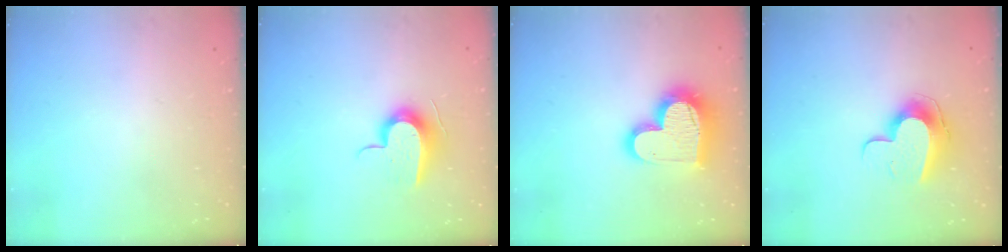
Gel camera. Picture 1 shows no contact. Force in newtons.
{"total": 11.5, "press": 11.5, "slide": 0.9}
{"total": 18.1, "press": 18.0, "slide": 1.6}
{"total": 12.2, "press": 12.2, "slide": 0.9}